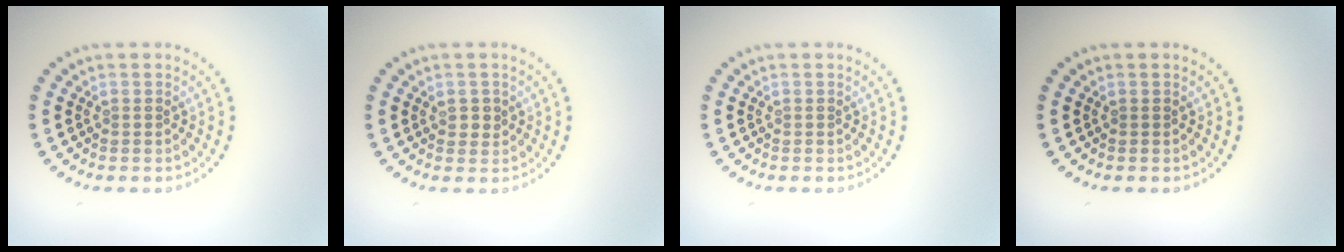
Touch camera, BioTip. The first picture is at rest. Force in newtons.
{"total": 1.4, "press": 1.2, "slide": 0.6}
{"total": 0.0}
{"total": 0.0}